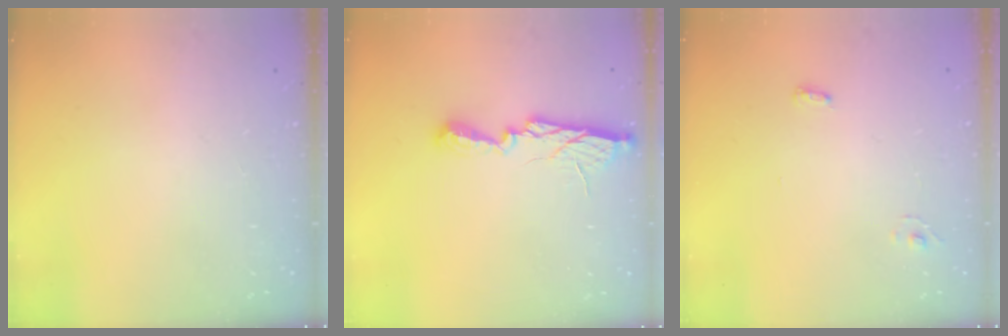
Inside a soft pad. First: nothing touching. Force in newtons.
{"total": 9.7, "press": 9.7, "slide": 0.9}
{"total": 4.1, "press": 3.5, "slide": 2.2}